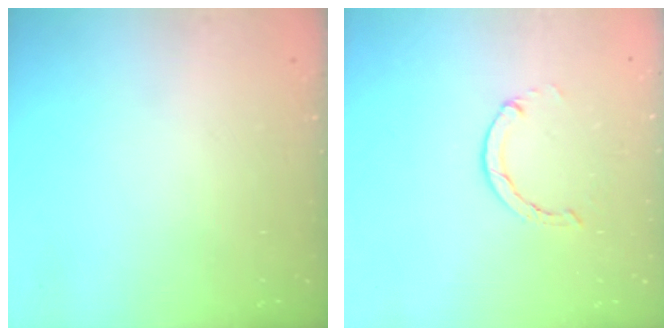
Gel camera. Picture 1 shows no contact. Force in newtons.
{"total": 1.3, "press": 1.3, "slide": 0.3}